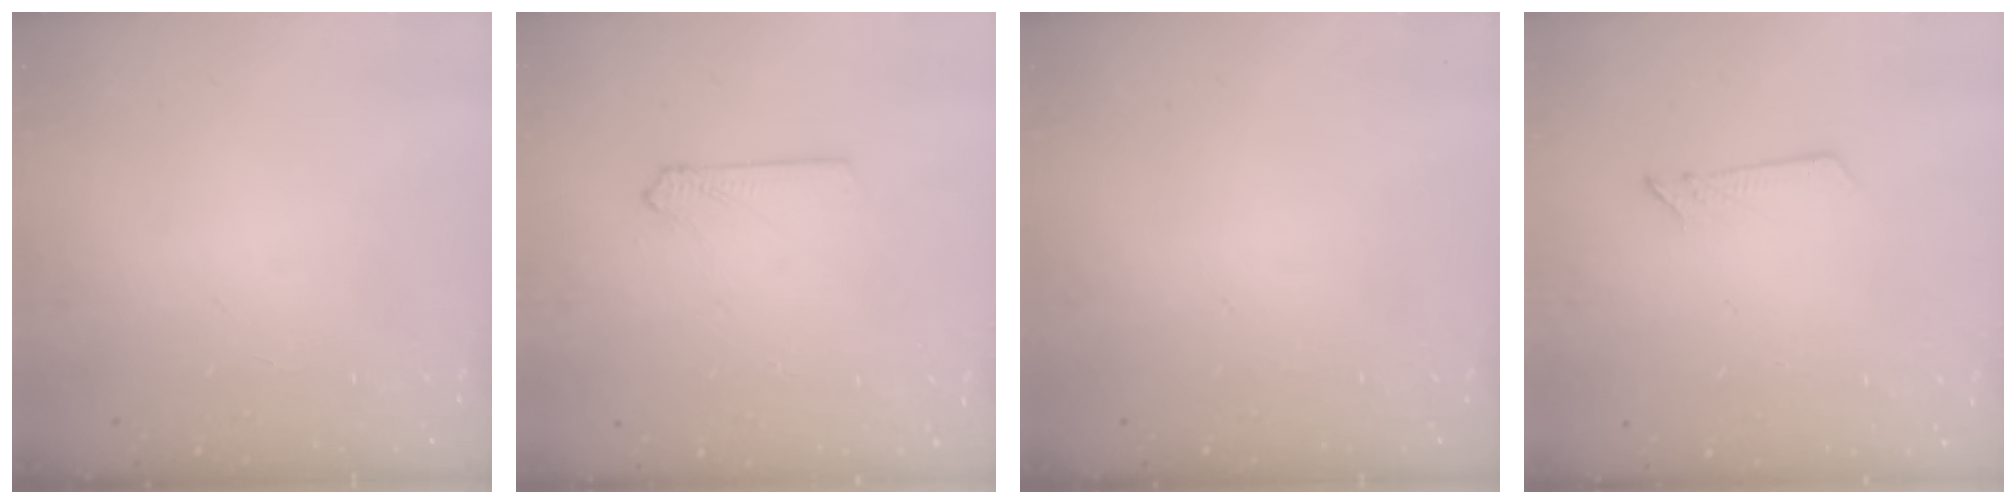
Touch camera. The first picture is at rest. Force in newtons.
{"total": 2.4, "press": 2.4, "slide": 0.3}
{"total": 0.0}
{"total": 2.9, "press": 2.9, "slide": 0.3}